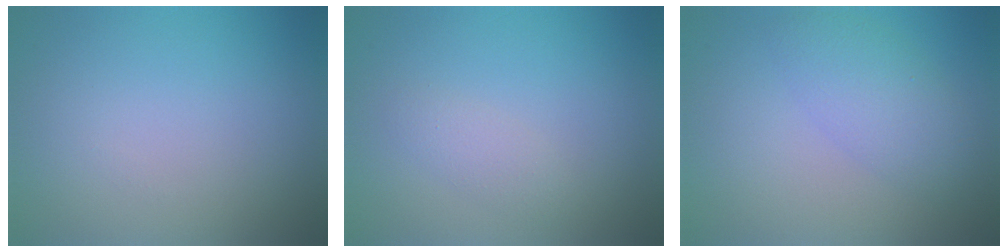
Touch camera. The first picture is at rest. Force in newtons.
{"total": 1.4, "press": 1.4, "slide": 0.1}
{"total": 3.5, "press": 3.4, "slide": 0.1}